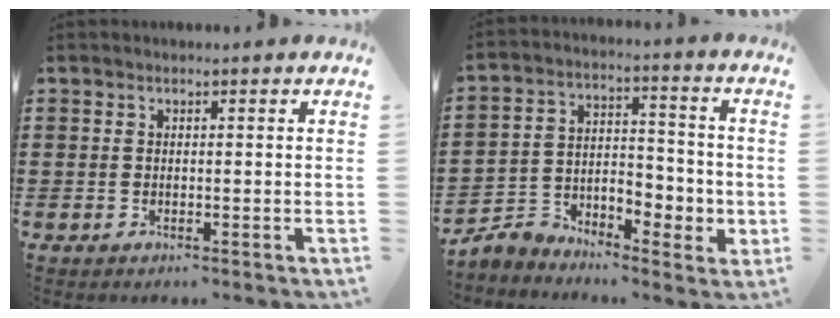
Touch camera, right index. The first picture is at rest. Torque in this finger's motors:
{"motor_torque": [1.03, -0.61, 0.26, 0.03]}